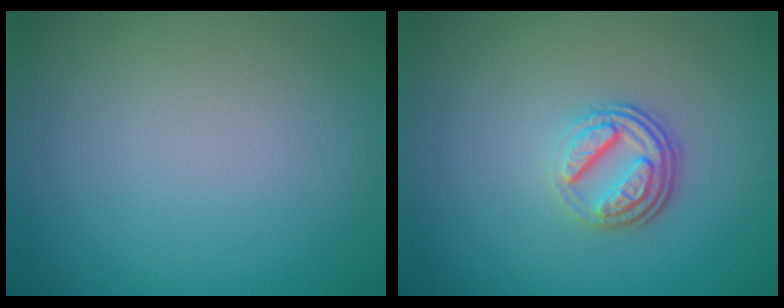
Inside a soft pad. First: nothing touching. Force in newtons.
{"total": 3.8, "press": 2.7, "slide": 2.7}